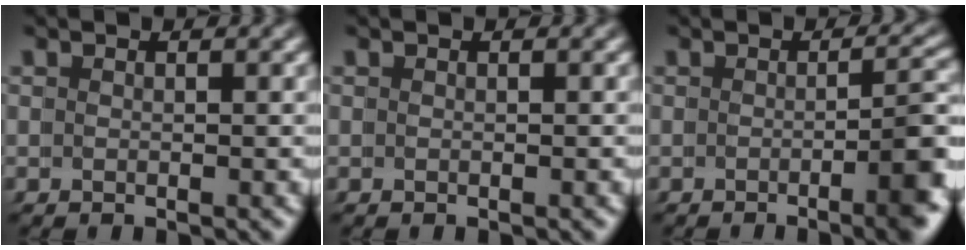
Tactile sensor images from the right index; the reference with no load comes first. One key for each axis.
{"total": 0.0}
{"total": 4.5, "fx": -2.0, "fy": 0.1, "fz": 4.0, "tx": -0.032, "ty": 0.005, "tz": -0.034}